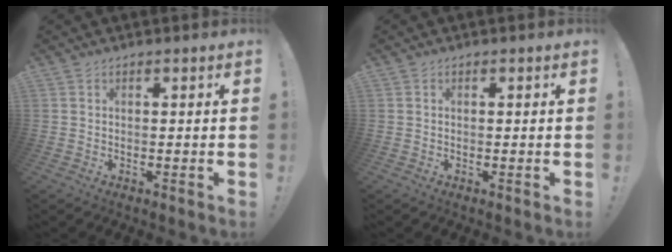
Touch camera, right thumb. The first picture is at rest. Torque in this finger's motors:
{"motor_torque": [-0.23, -0.12, -0.33, -0.17, 0.00]}